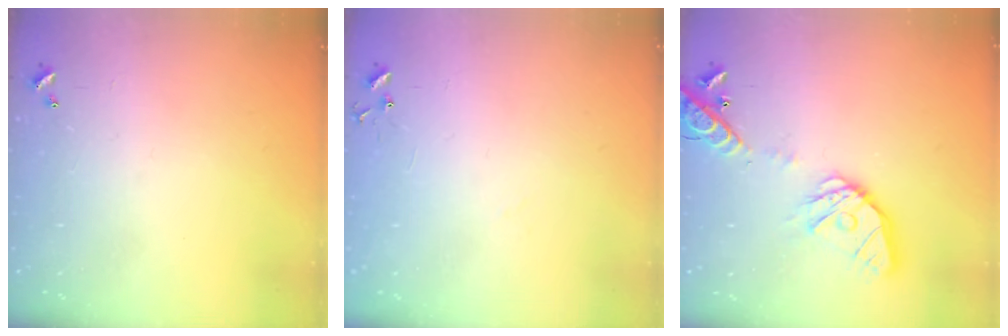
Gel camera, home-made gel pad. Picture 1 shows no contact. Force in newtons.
{"total": 6.8, "press": 6.8, "slide": 0.6}
{"total": 16.7, "press": 16.5, "slide": 2.5}